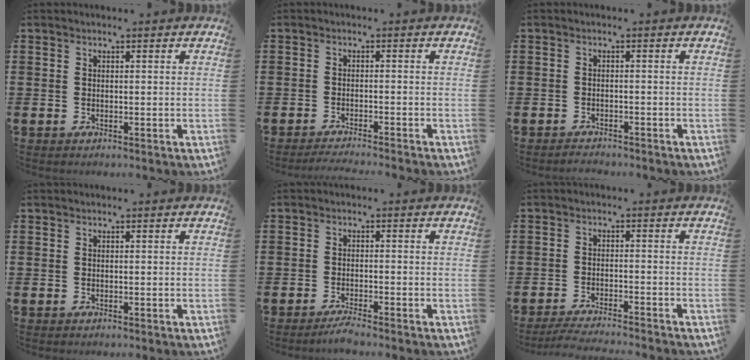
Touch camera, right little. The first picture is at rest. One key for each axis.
{"total": 1.5, "fx": -1.4, "fy": -0.2, "fz": 0.4, "tx": -0.006, "ty": 0.000, "tz": -0.027}
{"total": 1.2, "fx": -1.2, "fy": 0.0, "fz": -0.1, "tx": -0.003, "ty": 0.002, "tz": -0.024}
{"total": 0.0}
{"total": 1.9, "fx": -1.5, "fy": 0.0, "fz": 1.1, "tx": -0.018, "ty": 0.003, "tz": -0.030}
{"total": 2.8, "fx": -2.7, "fy": -0.3, "fz": 0.9, "tx": -0.012, "ty": 0.000, "tz": -0.052}